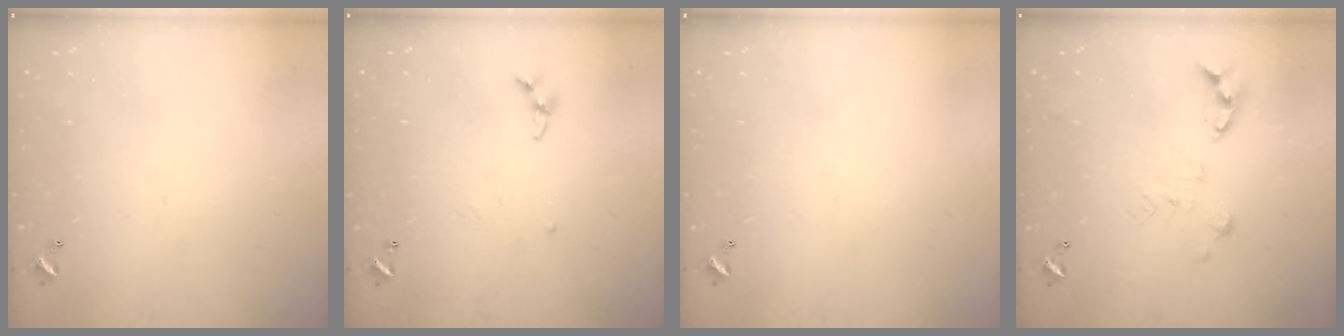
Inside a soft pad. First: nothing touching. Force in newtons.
{"total": 5.3, "press": 5.2, "slide": 0.7}
{"total": 0.0}
{"total": 0.0}